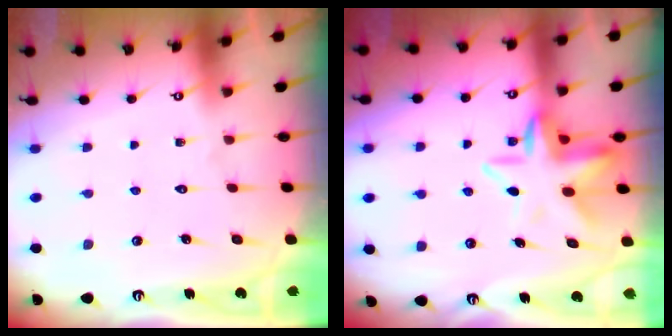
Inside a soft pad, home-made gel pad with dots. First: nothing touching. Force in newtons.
{"total": 9.2, "press": 8.8, "slide": 2.6}